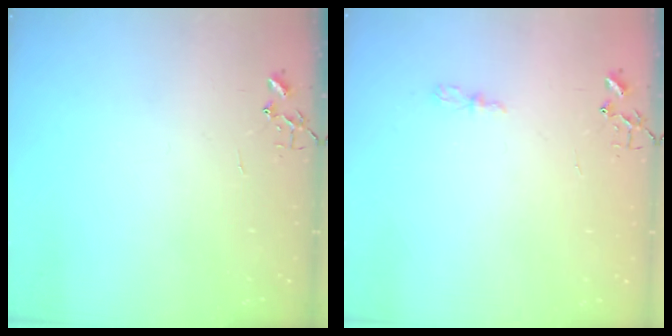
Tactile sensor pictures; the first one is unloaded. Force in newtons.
{"total": 3.5, "press": 3.5, "slide": 0.5}